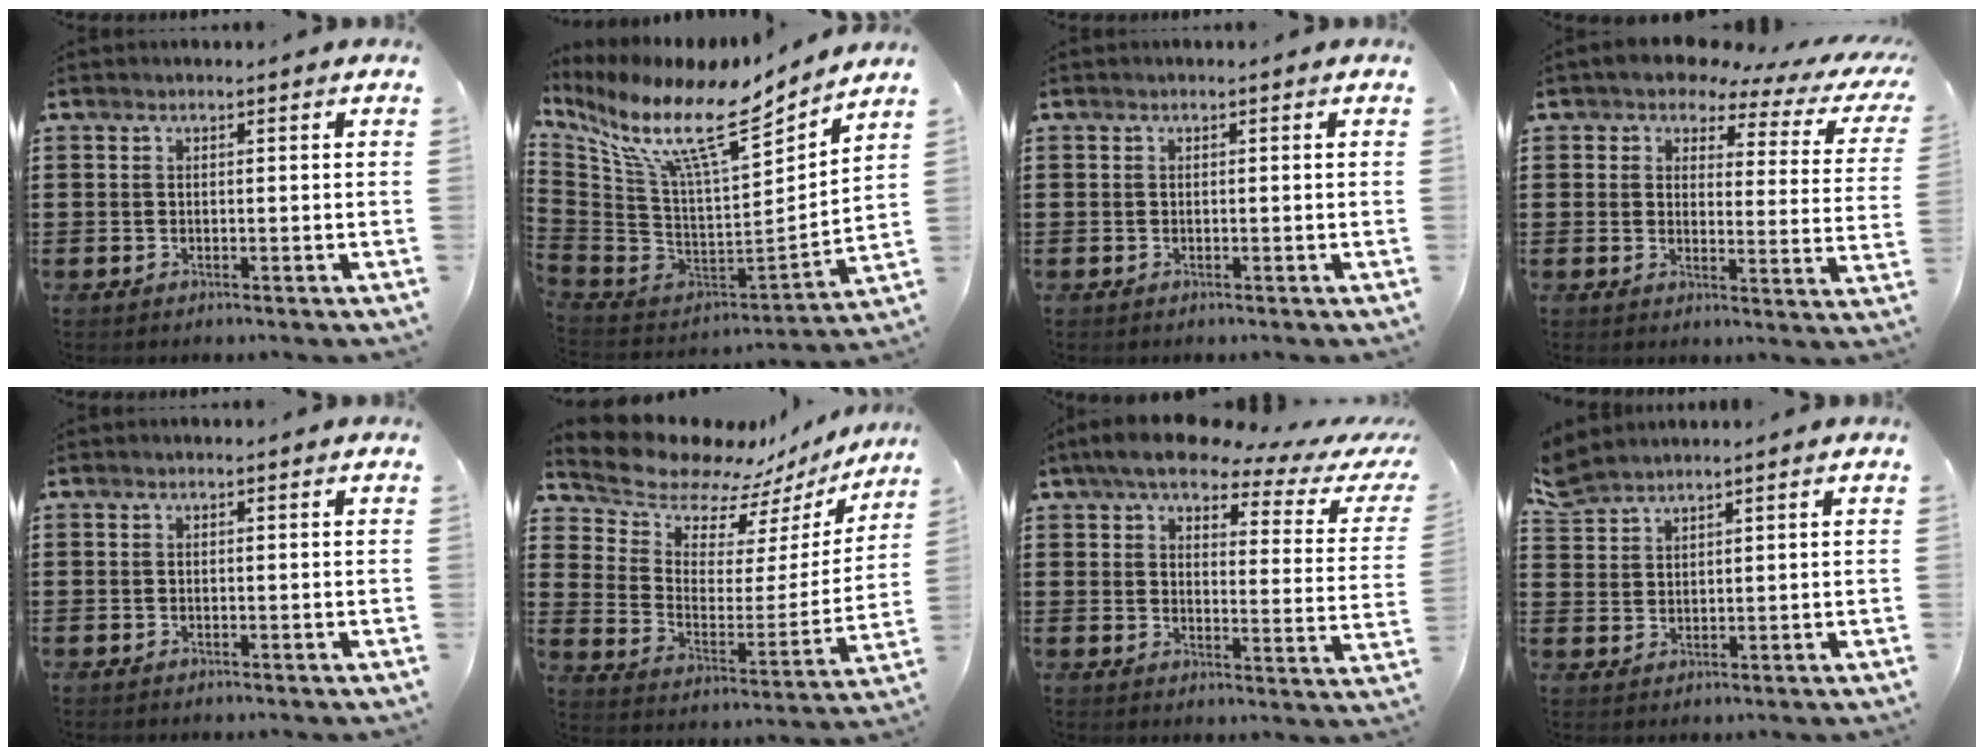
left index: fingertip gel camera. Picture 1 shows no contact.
{"total": 13.4, "force": [9.1, 2.3, 9.5], "torque": [-0.214, -0.075, 0.146]}
{"total": 0.0}
{"total": 4.2, "force": [3.3, 1.8, 2.0], "torque": [-0.052, -0.012, 0.050]}
{"total": 0.0}
{"total": 10.2, "force": [9.4, 3.4, 2.0], "torque": [-0.078, -0.073, 0.165]}
{"total": 6.8, "force": [5.3, 1.5, 4.0], "torque": [-0.087, -0.023, 0.086]}
{"total": 3.4, "force": [3.2, 1.0, 0.7], "torque": [-0.025, -0.004, 0.061]}